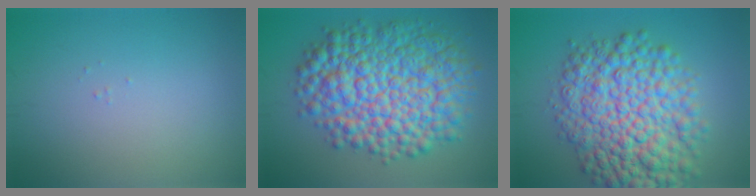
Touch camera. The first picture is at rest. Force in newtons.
{"total": 12.2, "press": 12.2, "slide": 0.2}
{"total": 11.0, "press": 11.0, "slide": 0.2}